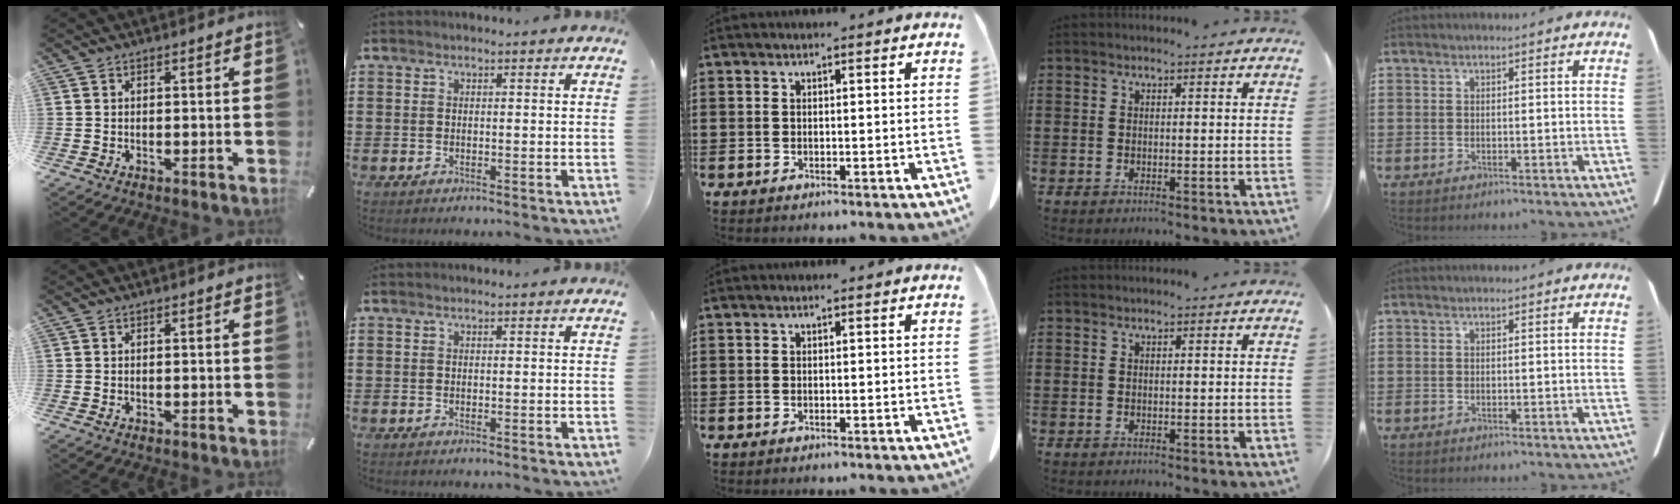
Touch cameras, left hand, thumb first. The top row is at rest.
{}